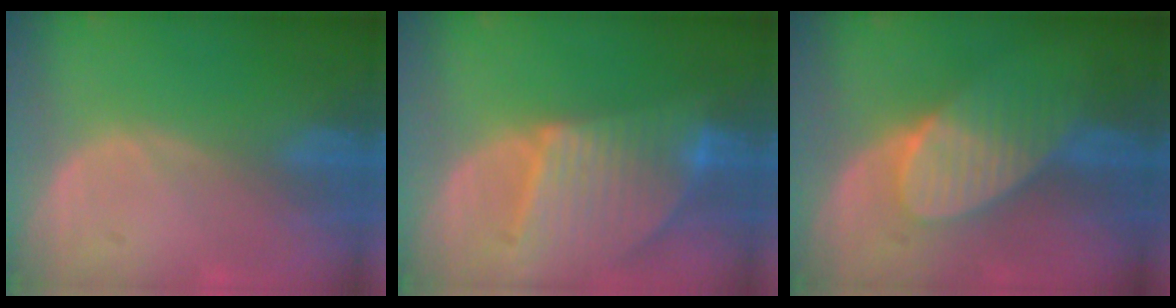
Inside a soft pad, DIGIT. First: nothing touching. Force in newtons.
{"total": 9.5, "press": 8.3, "slide": 4.6}
{"total": 6.9, "press": 6.9, "slide": 0.4}